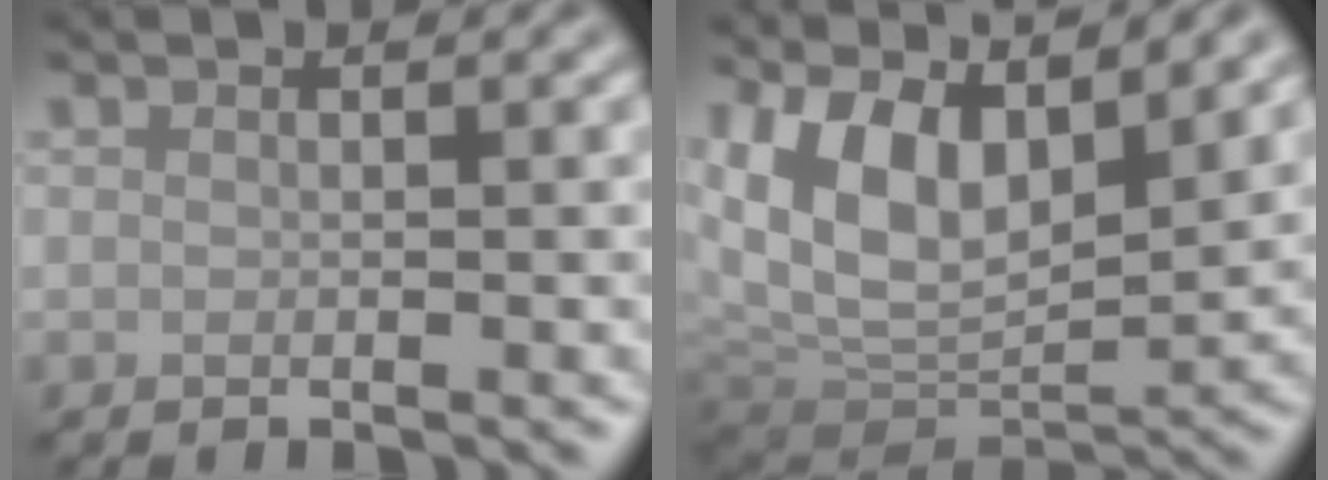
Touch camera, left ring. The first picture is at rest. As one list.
[{"total": 11.0, "force": [4.5, 5.8, 8.2], "torque": [-0.148, -0.001, 0.083]}]